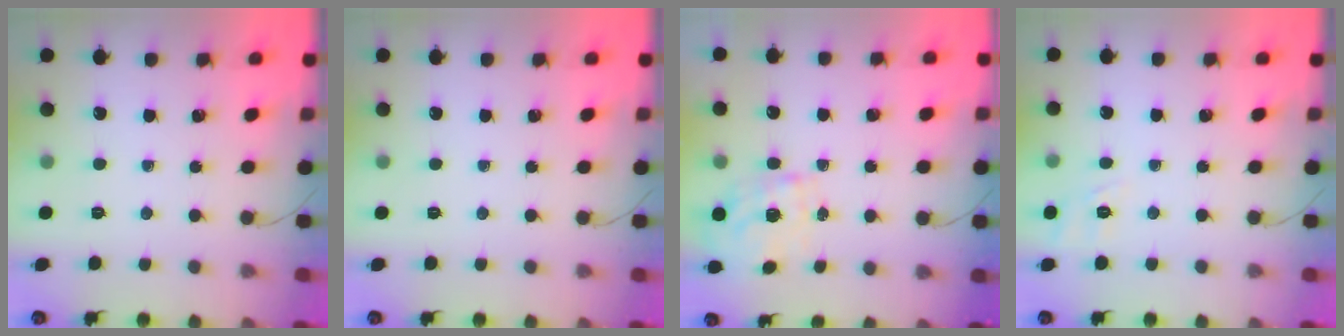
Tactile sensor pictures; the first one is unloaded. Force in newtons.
{"total": 0.0}
{"total": 0.9, "press": 0.7, "slide": 0.6}
{"total": 3.0, "press": 2.4, "slide": 1.7}